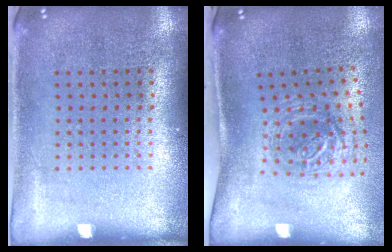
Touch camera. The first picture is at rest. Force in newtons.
{"total": 1.3, "press": 1.1, "slide": 0.7}